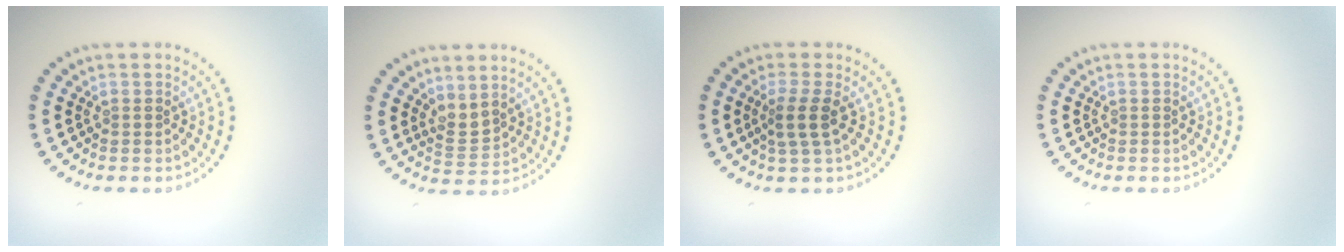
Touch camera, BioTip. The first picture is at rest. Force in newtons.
{"total": 1.8, "press": 1.3, "slide": 1.2}
{"total": 2.5, "press": 2.0, "slide": 1.5}
{"total": 0.0}